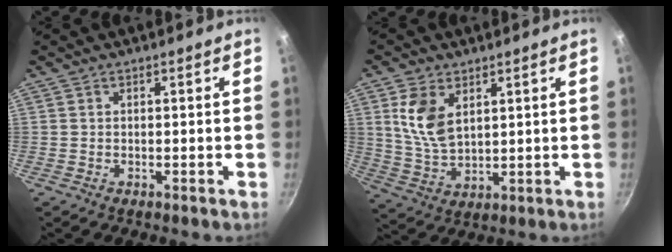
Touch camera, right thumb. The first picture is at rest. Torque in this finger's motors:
{"motor_torque": [-0.76, 1.02, 0.95, 0.28, 0.08]}